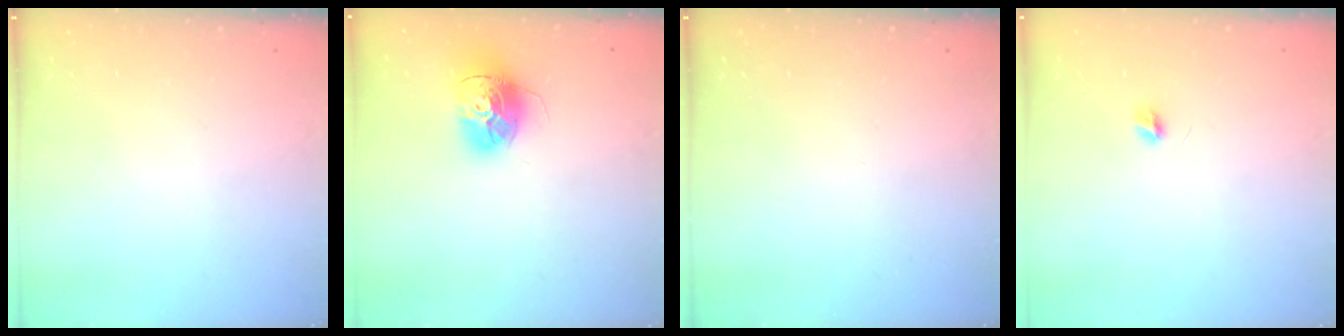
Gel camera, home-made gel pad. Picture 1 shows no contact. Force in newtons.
{"total": 14.8, "press": 14.7, "slide": 1.4}
{"total": 0.0}
{"total": 3.7, "press": 3.7, "slide": 0.3}